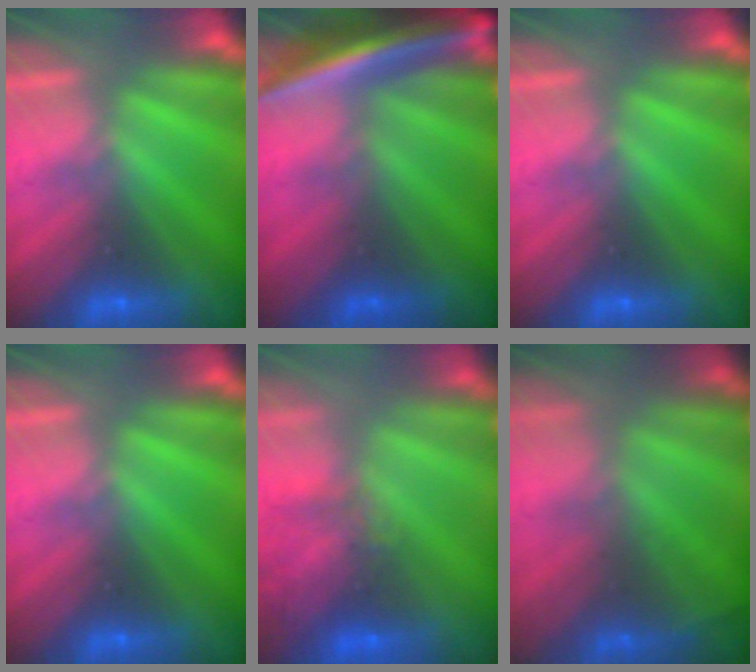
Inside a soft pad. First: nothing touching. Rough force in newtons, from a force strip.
{"total": 5.7}
{"total": 0.0}
{"total": 0.0}
{"total": 7.3}
{"total": 7.2}